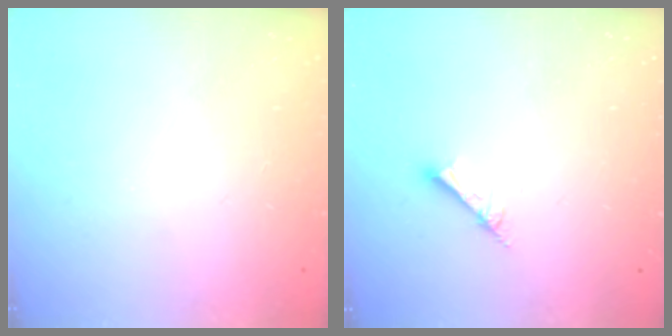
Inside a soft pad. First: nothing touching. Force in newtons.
{"total": 2.8, "press": 2.7, "slide": 0.4}